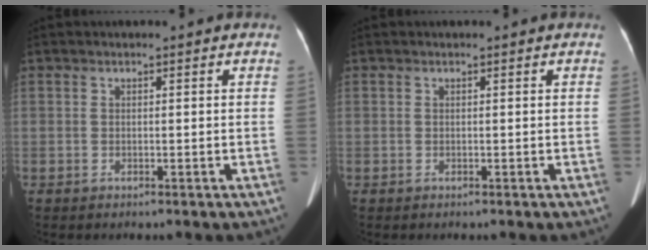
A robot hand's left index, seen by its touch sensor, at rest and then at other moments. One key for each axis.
{"total": 0.0}